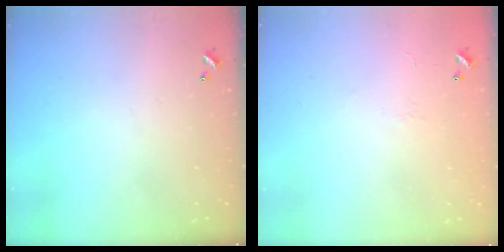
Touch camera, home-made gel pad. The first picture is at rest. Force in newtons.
{"total": 9.1, "press": 9.1, "slide": 0.5}